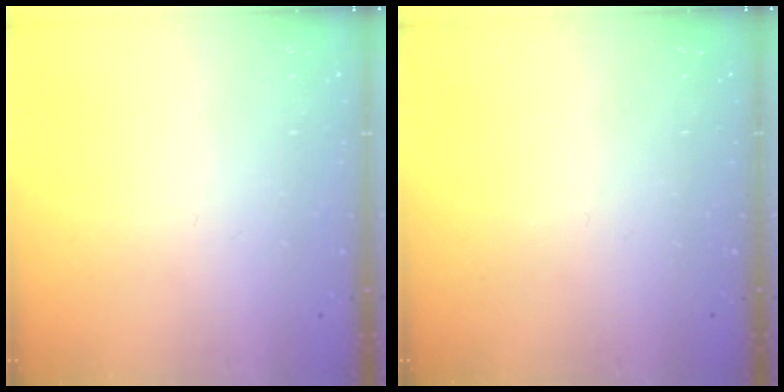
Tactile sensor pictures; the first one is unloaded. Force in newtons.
{"total": 0.0}